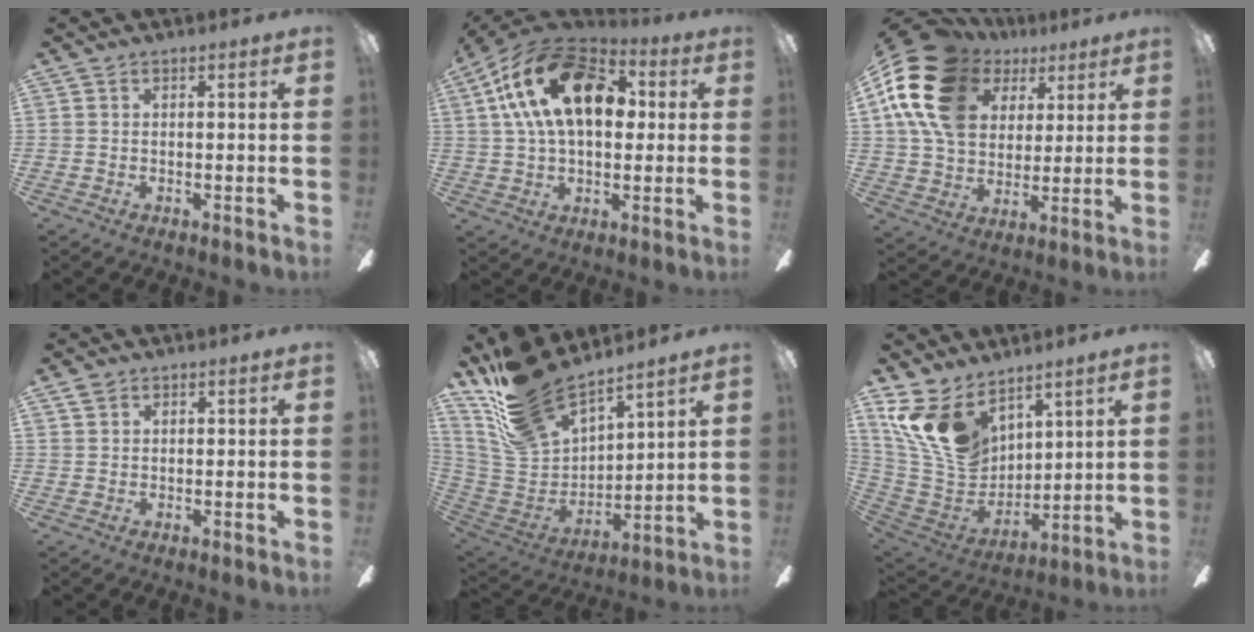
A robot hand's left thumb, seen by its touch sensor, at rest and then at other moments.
{"total": 22.2, "force": [6.6, 13.0, 16.8], "torque": [-0.318, 0.007, 0.105]}
{"total": 21.0, "force": [8.4, 14.9, 12.1], "torque": [-0.250, -0.027, 0.153]}
{"total": 1.9, "force": [1.3, 1.2, 0.6], "torque": [-0.014, 0.000, 0.026]}
{"total": 20.1, "force": [16.1, 8.3, 8.8], "torque": [-0.214, -0.108, 0.299]}
{"total": 16.7, "force": [9.2, 10.7, 8.8], "torque": [-0.211, -0.046, 0.180]}